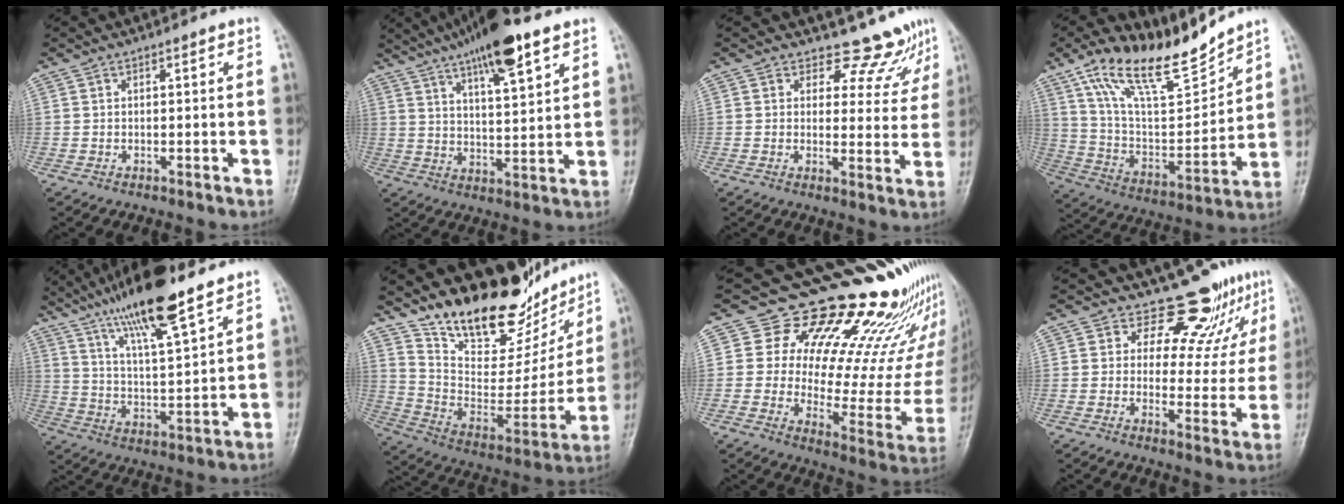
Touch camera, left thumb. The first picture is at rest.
{"total": 15.0, "force": [9.4, 3.5, 11.1], "torque": [-0.167, -0.031, 0.155]}
{"total": 7.7, "force": [6.8, 3.5, 0.5], "torque": [0.028, -0.057, 0.075]}
{"total": 17.7, "force": [14.3, 4.8, 9.2], "torque": [-0.129, -0.074, 0.268]}
{"total": 16.1, "force": [11.2, 2.6, 11.2], "torque": [-0.191, -0.049, 0.204]}
{"total": 22.9, "force": [18.6, 9.1, 9.9], "torque": [-0.107, -0.106, 0.301]}
{"total": 22.7, "force": [18.3, 8.2, 10.6], "torque": [-0.080, -0.149, 0.241]}
{"total": 11.2, "force": [9.4, 4.8, 3.9], "torque": [-0.010, -0.069, 0.110]}